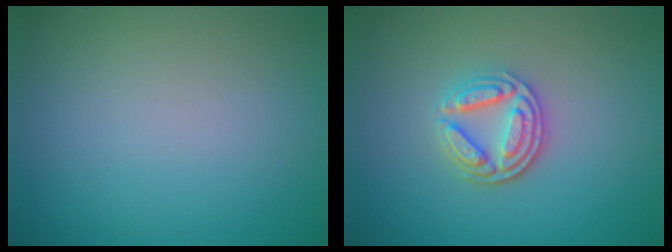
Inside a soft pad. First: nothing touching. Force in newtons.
{"total": 3.7, "press": 3.2, "slide": 1.8}